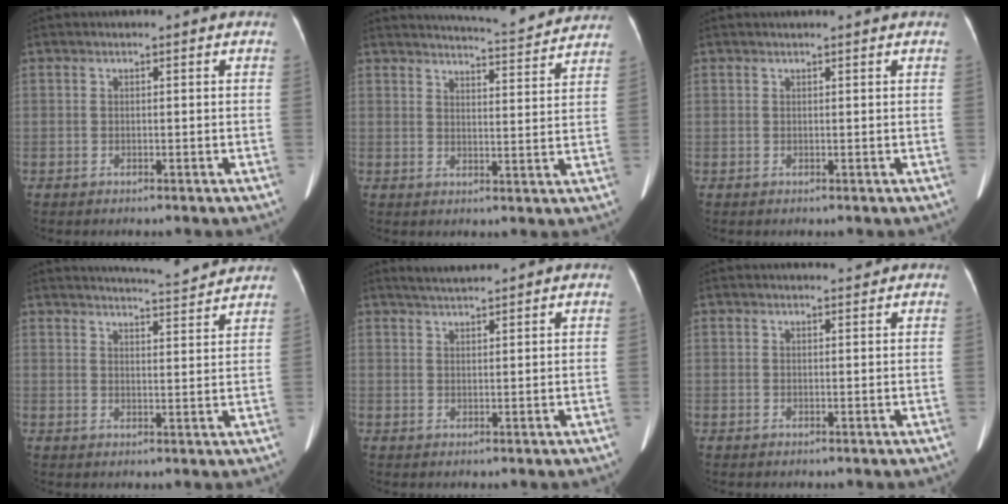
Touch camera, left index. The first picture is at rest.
{"total": 11.5, "force": [11.1, 0.2, 2.8], "torque": [-0.046, -0.001, 0.136]}
{"total": 2.3, "force": [2.1, 0.0, 0.9], "torque": [-0.011, 0.019, 0.028]}
{"total": 8.2, "force": [8.0, -0.5, 1.8], "torque": [-0.039, 0.002, 0.104]}
{"total": 3.0, "force": [2.9, -0.3, 0.9], "torque": [-0.020, 0.014, 0.056]}
{"total": 0.8, "force": [0.8, 0.0, 0.0], "torque": [-0.007, -0.006, 0.013]}